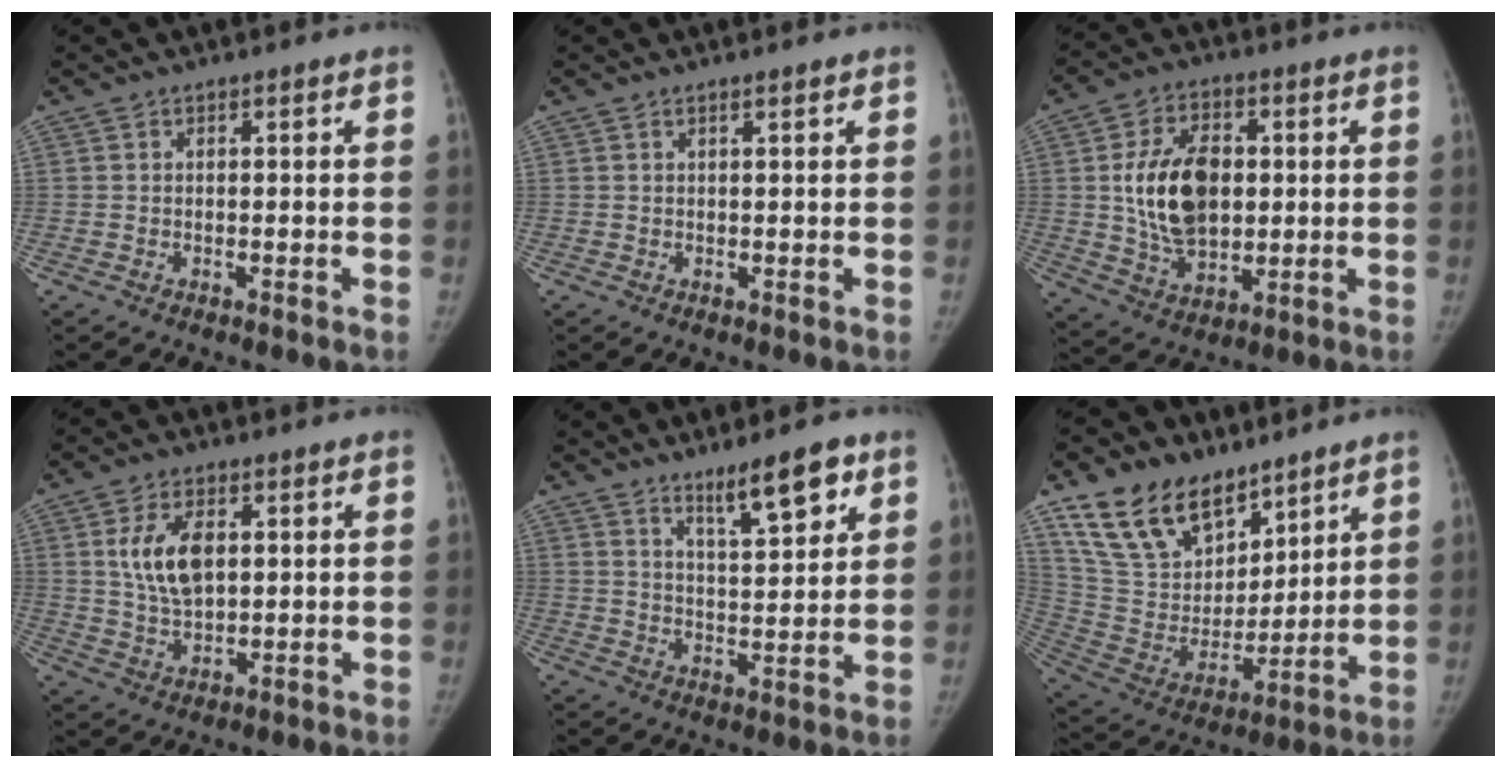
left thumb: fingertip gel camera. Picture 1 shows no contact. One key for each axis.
{"total": 0.8, "fx": 0.7, "fy": -0.1, "fz": 0.5, "tx": -0.009, "ty": -0.005, "tz": 0.016}
{"total": 15.3, "fx": 1.6, "fy": 10.0, "fz": 11.5, "tx": -0.166, "ty": -0.008, "tz": 0.035}
{"total": 8.9, "fx": 2.3, "fy": 4.8, "fz": 7.2, "tx": -0.122, "ty": -0.012, "tz": 0.050}
{"total": 9.4, "fx": 6.3, "fy": 2.2, "fz": 6.7, "tx": -0.089, "ty": -0.043, "tz": 0.107}
{"total": 19.5, "fx": 13.4, "fy": 11.0, "fz": 9.0, "tx": -0.121, "ty": -0.058, "tz": 0.260}